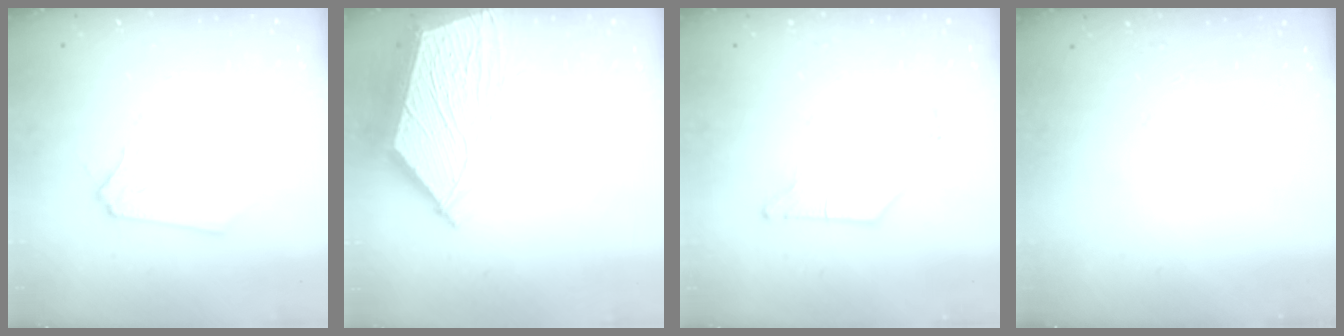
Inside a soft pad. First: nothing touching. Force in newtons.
{"total": 12.5, "press": 12.4, "slide": 1.6}
{"total": 3.4, "press": 3.4, "slide": 0.3}
{"total": 0.0}